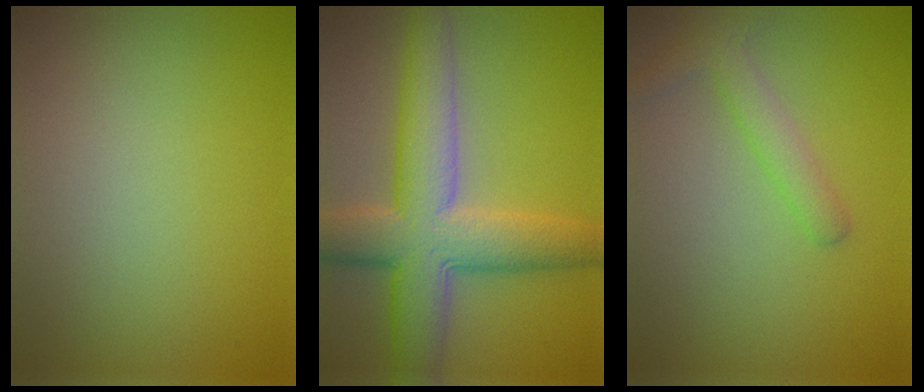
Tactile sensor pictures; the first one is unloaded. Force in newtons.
{"total": 8.9, "press": 8.9, "slide": 0.3}
{"total": 2.4, "press": 2.4, "slide": 0.1}